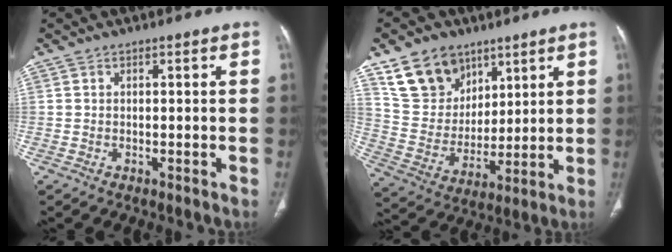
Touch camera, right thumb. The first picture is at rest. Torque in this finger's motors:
{"motor_torque": [0.35, 1.32, 0.14, -0.01, 0.05]}